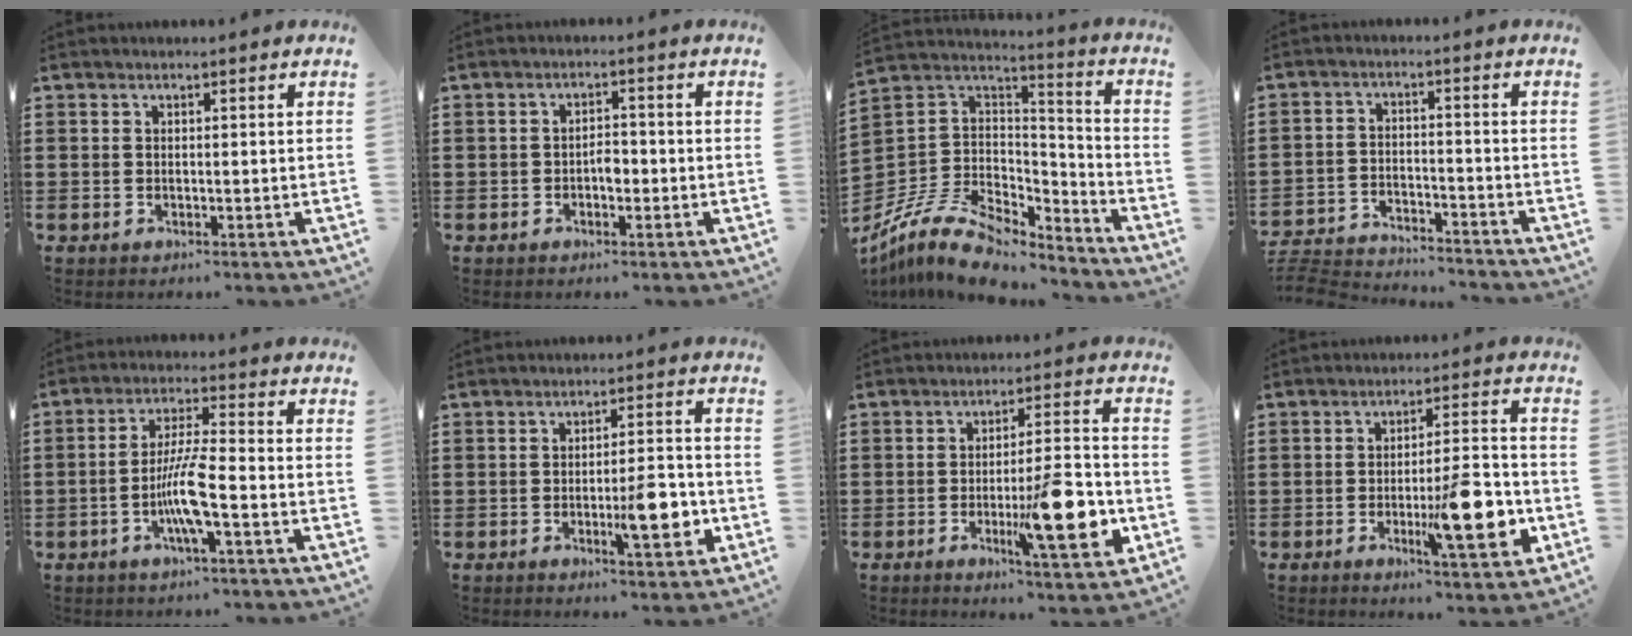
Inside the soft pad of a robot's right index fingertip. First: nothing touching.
{"total": 2.3, "force": [-0.8, 1.1, 1.9], "torque": [-0.036, 0.004, -0.016]}
{"total": 10.3, "force": [-7.9, 4.6, 4.7], "torque": [-0.111, 0.011, -0.156]}
{"total": 4.2, "force": [-4.1, 0.2, 0.5], "torque": [-0.028, -0.005, -0.092]}
{"total": 7.7, "force": [-2.6, 0.8, 7.2], "torque": [-0.148, -0.010, -0.055]}
{"total": 8.2, "force": [-2.4, 2.0, 7.6], "torque": [-0.102, -0.002, -0.036]}
{"total": 13.8, "force": [-3.9, 2.8, 12.9], "torque": [-0.190, -0.006, -0.062]}
{"total": 12.7, "force": [-3.7, 2.7, 11.8], "torque": [-0.175, -0.009, -0.062]}